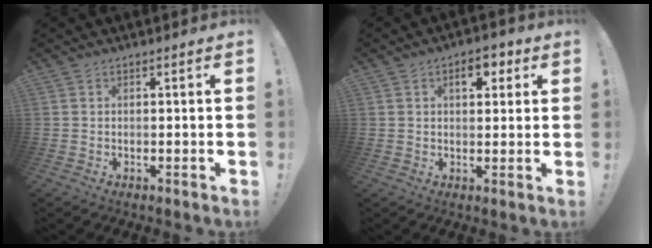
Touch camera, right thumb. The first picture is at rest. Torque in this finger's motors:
{"motor_torque": [0.32, 1.17, 0.54, 0.41, -0.01]}